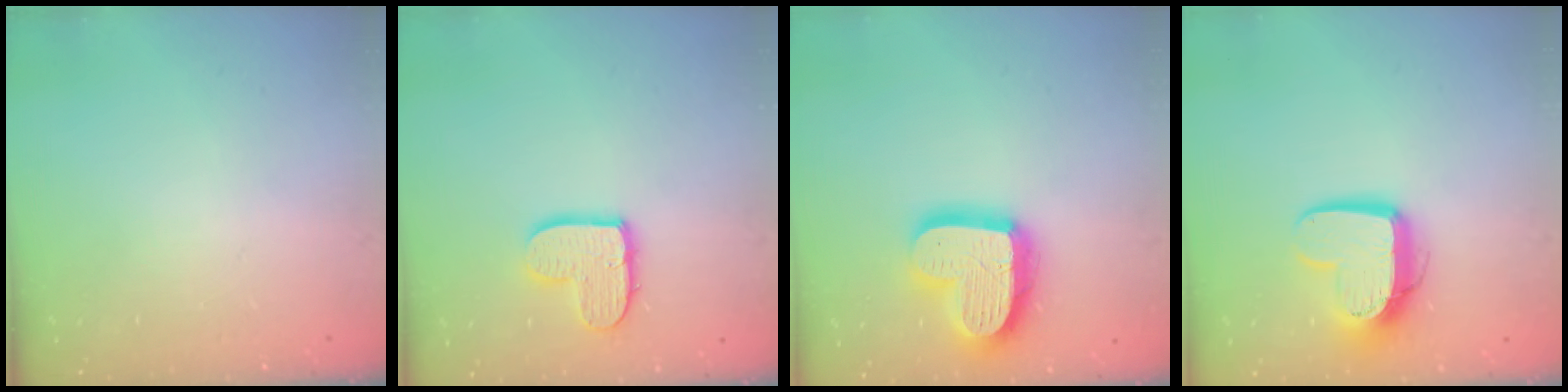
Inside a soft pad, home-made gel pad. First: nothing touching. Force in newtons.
{"total": 10.1, "press": 10.1, "slide": 0.7}
{"total": 19.4, "press": 19.3, "slide": 1.5}
{"total": 12.9, "press": 12.8, "slide": 1.1}